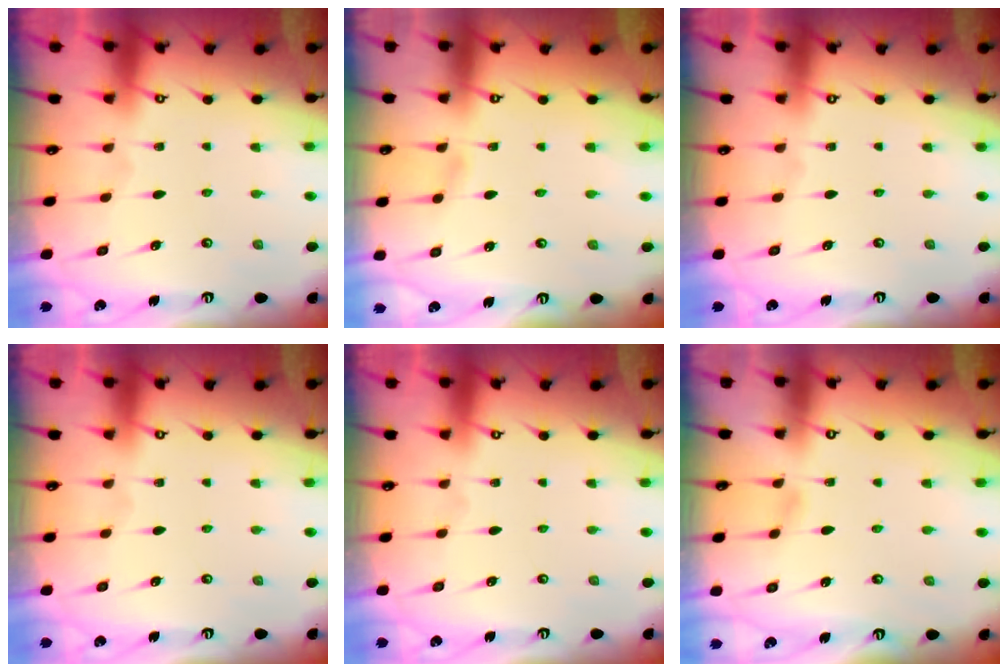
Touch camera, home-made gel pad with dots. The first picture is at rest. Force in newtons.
{"total": 1.6, "press": 1.6, "slide": 0.2}
{"total": 0.0}
{"total": 0.0}
{"total": 0.0}
{"total": 2.0, "press": 2.0, "slide": 0.2}